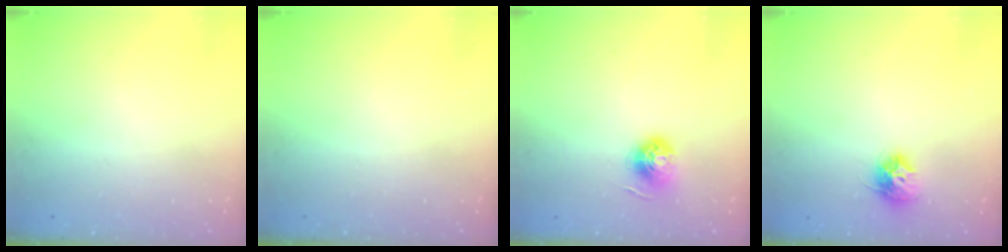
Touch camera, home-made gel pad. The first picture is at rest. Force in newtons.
{"total": 0.0}
{"total": 6.1, "press": 6.1, "slide": 0.5}
{"total": 9.4, "press": 9.4, "slide": 0.2}